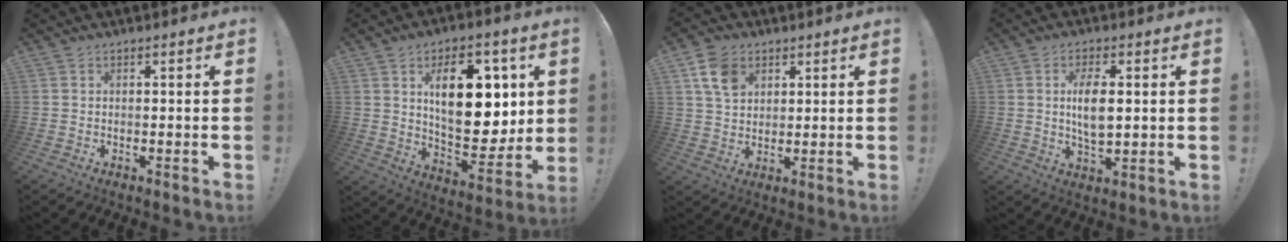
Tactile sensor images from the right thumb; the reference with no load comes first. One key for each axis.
{"total": 20.9, "fx": 6.3, "fy": 11.2, "fz": 16.4, "tx": -0.241, "ty": -0.025, "tz": 0.104}
{"total": 9.4, "fx": 4.5, "fy": 6.8, "fz": 4.7, "tx": -0.076, "ty": -0.007, "tz": 0.089}
{"total": 7.8, "fx": 1.0, "fy": 3.6, "fz": 6.8, "tx": -0.122, "ty": -0.005, "tz": 0.011}